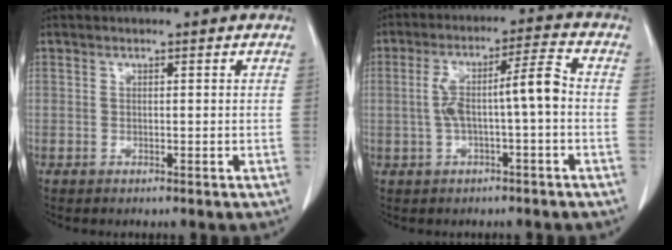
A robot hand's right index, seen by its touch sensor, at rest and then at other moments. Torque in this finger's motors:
{"motor_torque": [0.73, -0.12, 0.31, 0.11]}